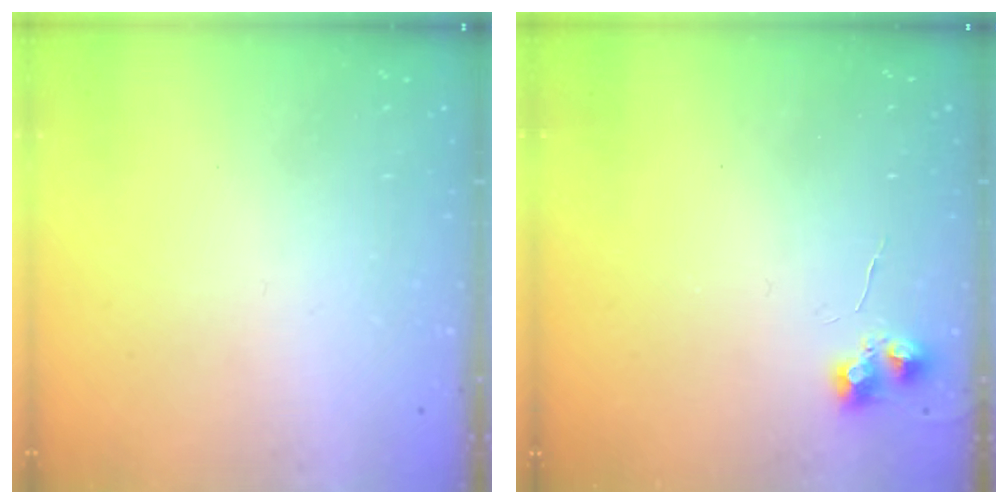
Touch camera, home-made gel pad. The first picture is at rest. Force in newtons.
{"total": 7.1, "press": 7.1, "slide": 0.6}